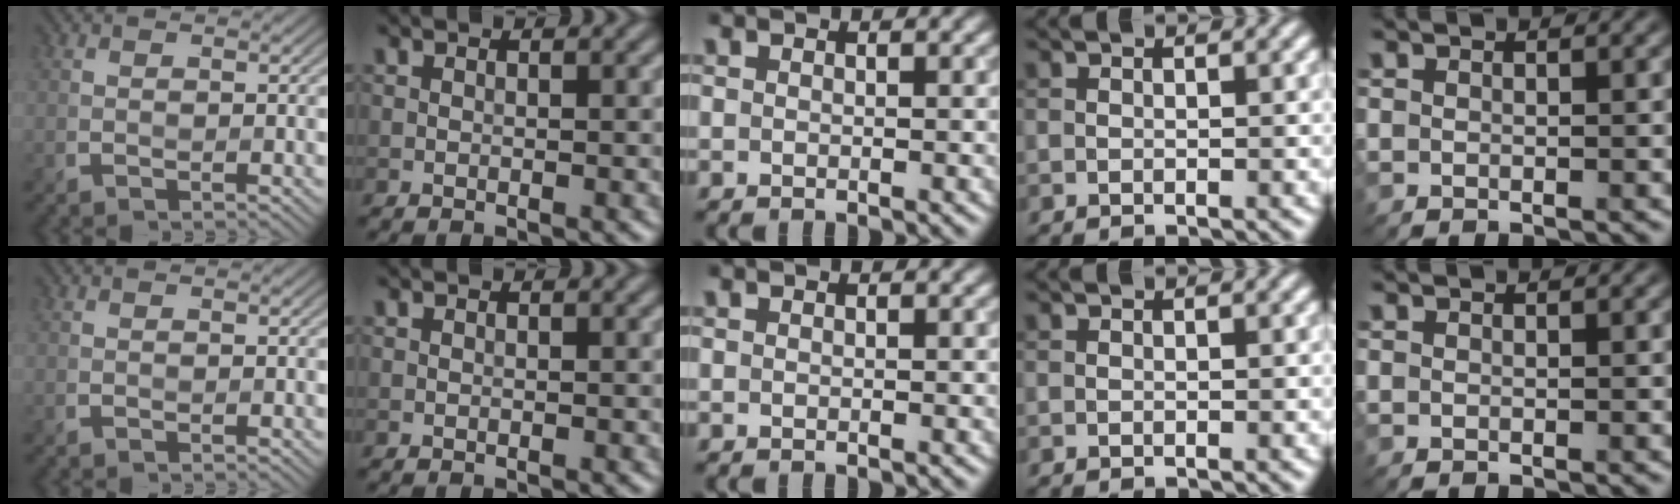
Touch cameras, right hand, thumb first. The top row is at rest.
{}